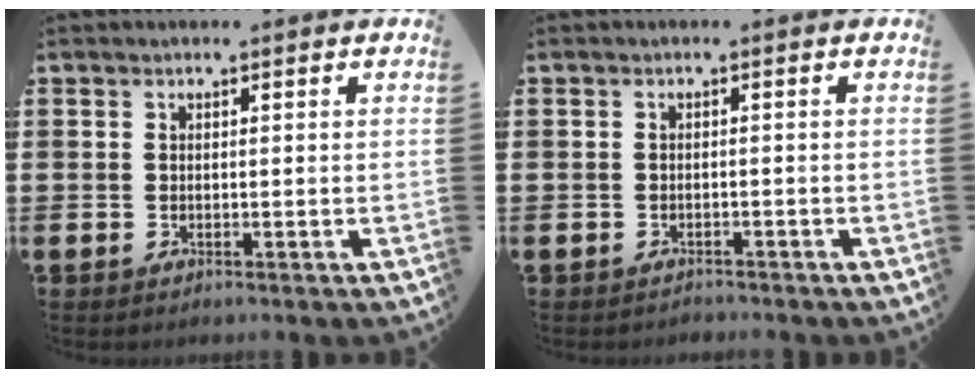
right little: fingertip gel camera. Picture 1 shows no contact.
{"total": 0.7, "force": [-0.7, 0.1, -0.1], "torque": [0.000, -0.001, -0.015]}